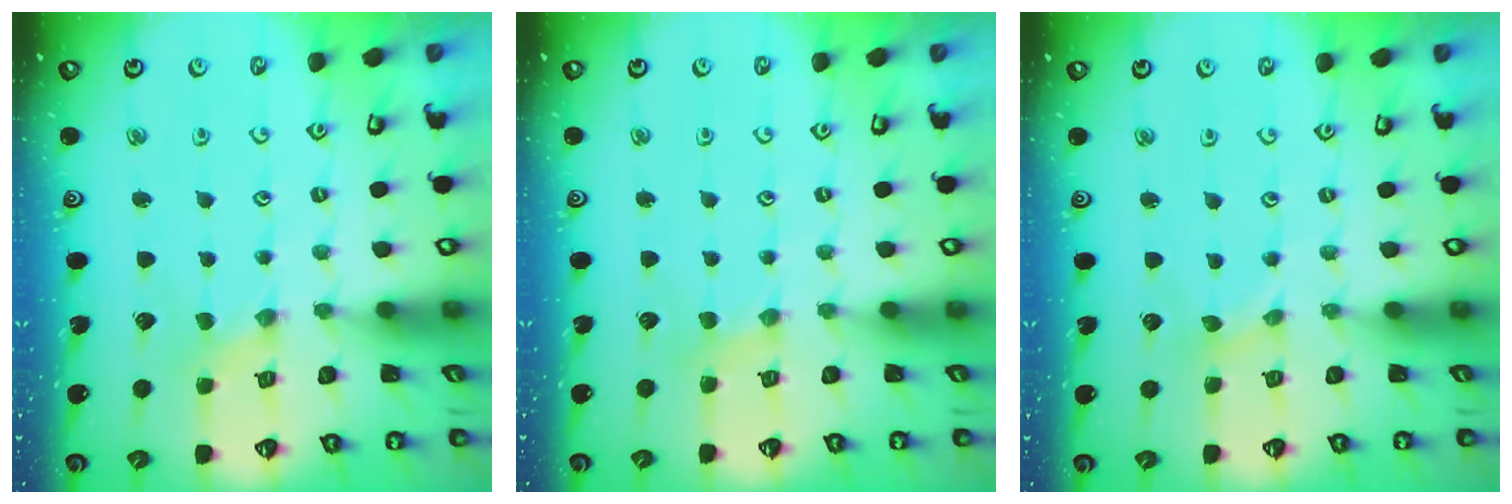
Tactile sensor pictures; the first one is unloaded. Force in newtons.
{"total": 2.3, "press": 2.3, "slide": 0.3}
{"total": 0.0}